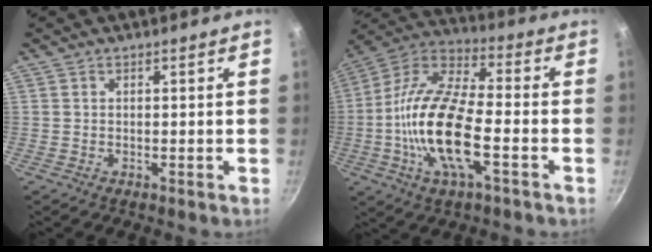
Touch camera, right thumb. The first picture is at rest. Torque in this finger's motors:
{"motor_torque": [1.42, 3.59, 2.28, -0.12, 0.50]}